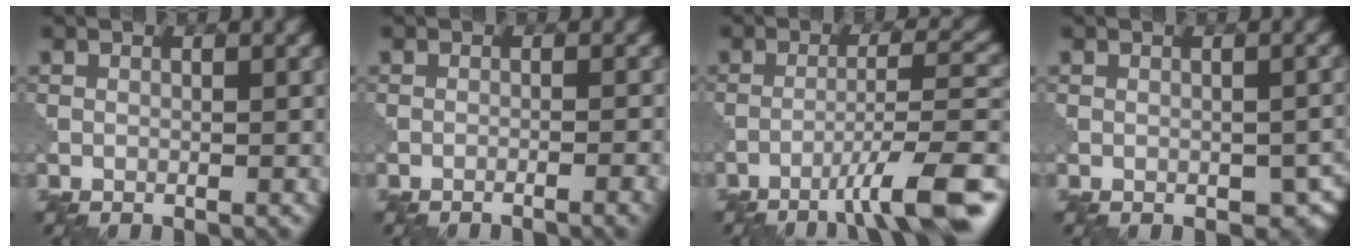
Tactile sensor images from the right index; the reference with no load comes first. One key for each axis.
{"total": 3.0, "fx": -1.9, "fy": 0.8, "fz": 2.2, "tx": -0.025, "ty": 0.012, "tz": -0.034}
{"total": 8.9, "fx": -5.5, "fy": 1.1, "fz": 6.9, "tx": -0.100, "ty": 0.016, "tz": -0.085}
{"total": 3.2, "fx": -1.0, "fy": 2.1, "fz": 2.2, "tx": -0.025, "ty": -0.009, "tz": -0.003}